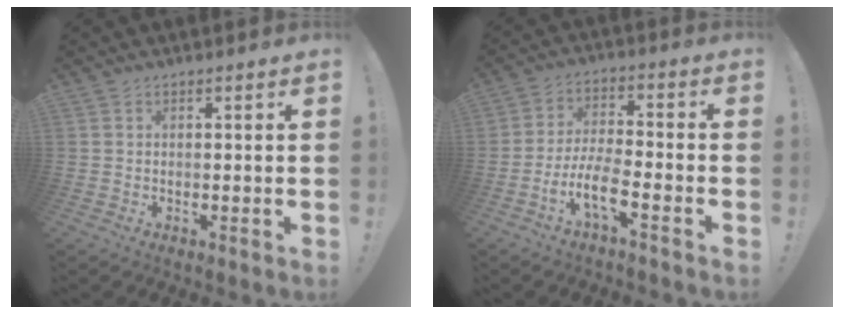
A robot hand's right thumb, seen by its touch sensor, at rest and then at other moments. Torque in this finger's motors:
{"motor_torque": [0.53, 0.65, 0.98, -0.28, 0.47]}